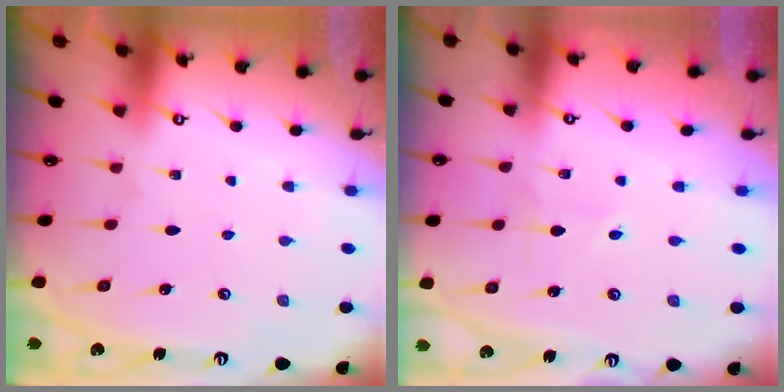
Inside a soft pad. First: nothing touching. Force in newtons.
{"total": 1.3, "press": 1.3, "slide": 0.1}